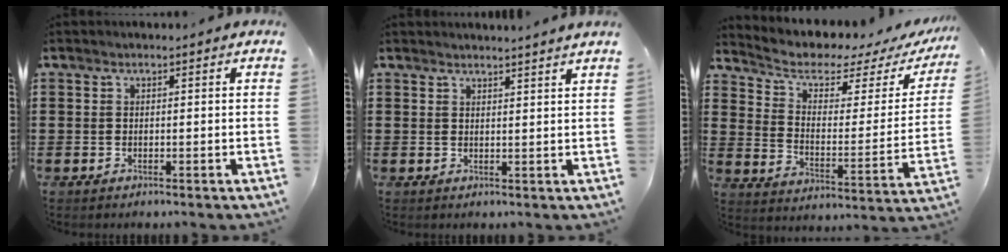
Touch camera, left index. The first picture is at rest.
{"total": 1.9, "force": [1.8, -0.5, 0.1], "torque": [-0.006, -0.003, 0.036]}
{"total": 4.9, "force": [3.5, 2.0, 2.8], "torque": [-0.078, -0.025, 0.055]}